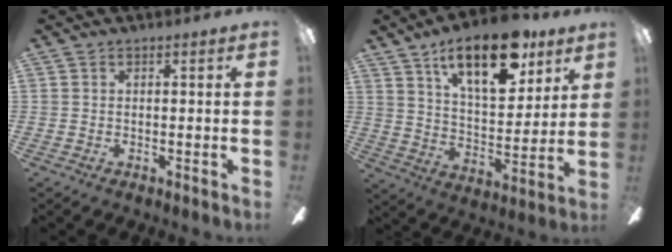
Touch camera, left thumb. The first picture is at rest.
{"total": 19.6, "force": [11.9, 8.5, 12.9], "torque": [-0.197, -0.052, 0.197]}